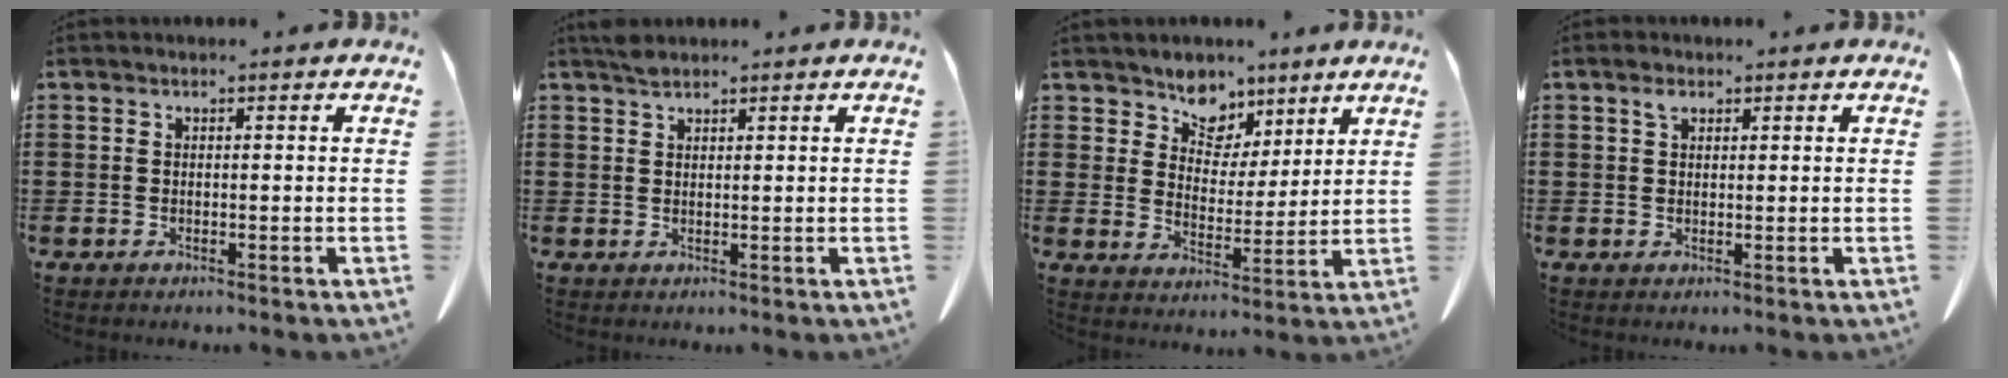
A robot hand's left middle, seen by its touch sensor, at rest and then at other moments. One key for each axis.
{"total": 1.6, "fx": 1.3, "fy": 0.4, "fz": 0.8, "tx": -0.020, "ty": -0.001, "tz": 0.025}
{"total": 6.3, "fx": 4.8, "fy": 4.0, "fz": 0.5, "tx": -0.047, "ty": -0.027, "tz": 0.087}
{"total": 1.5, "fx": 0.7, "fy": 0.8, "fz": 1.0, "tx": -0.015, "ty": 0.000, "tz": 0.011}